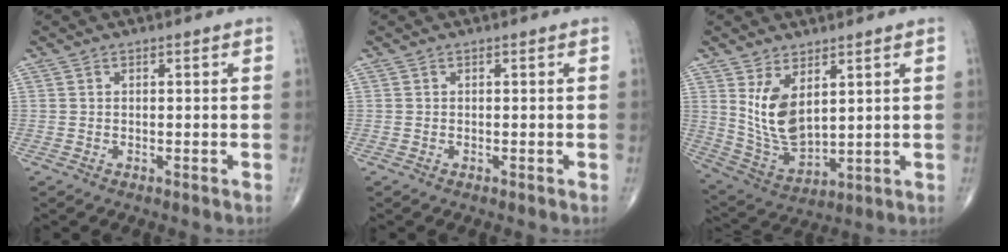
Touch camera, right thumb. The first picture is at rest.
{"total": 0.0}
{"total": 10.3, "force": [3.6, 5.2, 8.1], "torque": [-0.144, -0.030, 0.088]}